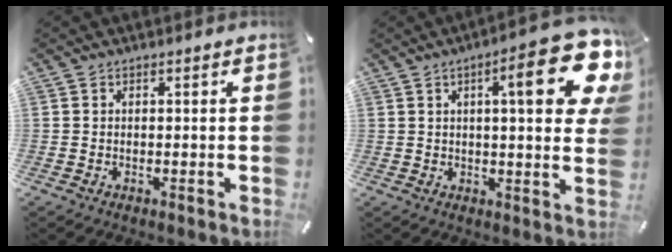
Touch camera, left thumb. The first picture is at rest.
{"total": 18.7, "force": [7.2, 5.1, 16.5], "torque": [-0.219, -0.038, 0.100]}